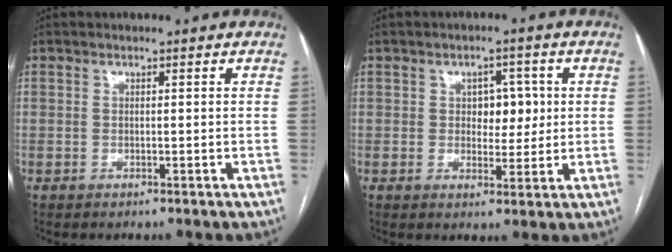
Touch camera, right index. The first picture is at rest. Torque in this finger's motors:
{"motor_torque": [0.02, 0.09, 0.10, -0.01]}